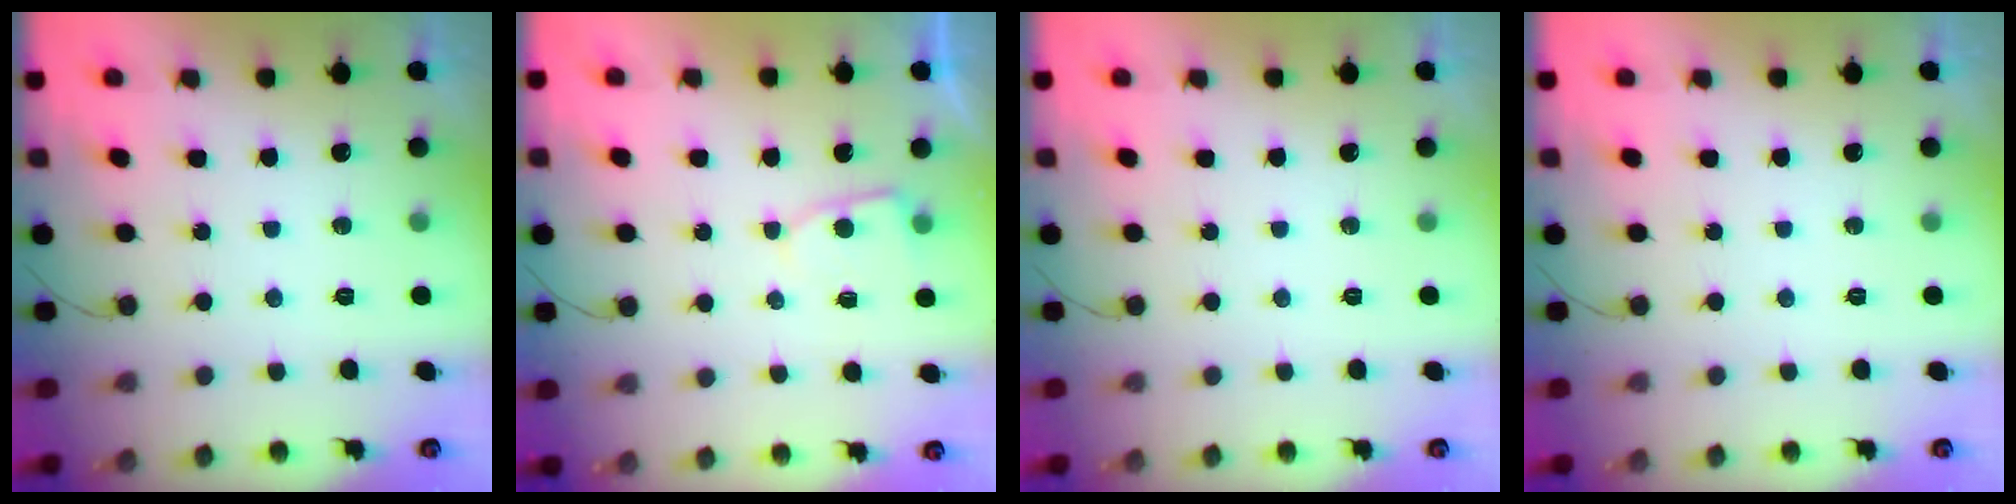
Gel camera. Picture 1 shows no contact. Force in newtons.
{"total": 3.6, "press": 3.6, "slide": 0.4}
{"total": 0.0}
{"total": 0.0}